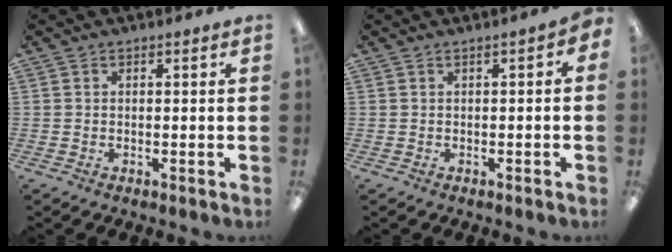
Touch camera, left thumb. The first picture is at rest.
{"total": 1.0, "force": [-0.6, 0.5, 0.5], "torque": [-0.009, 0.004, -0.012]}